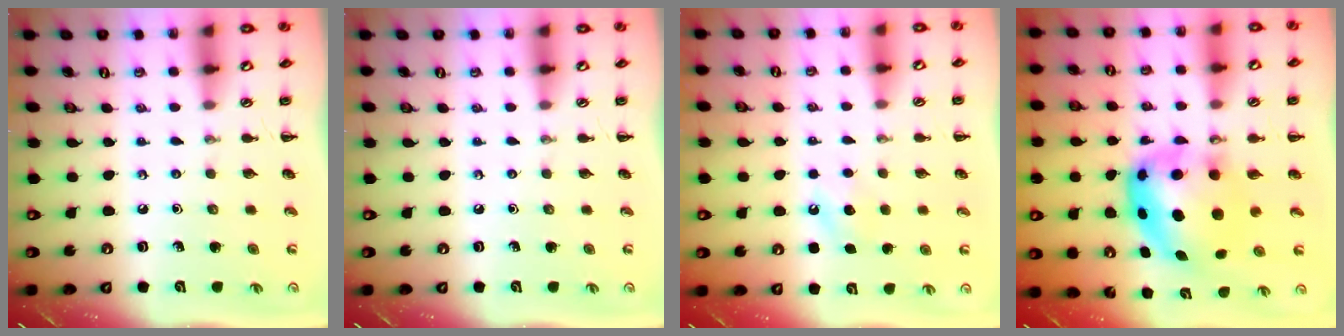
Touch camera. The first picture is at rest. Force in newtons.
{"total": 0.0}
{"total": 6.5, "press": 6.2, "slide": 2.0}
{"total": 7.7, "press": 7.4, "slide": 2.2}